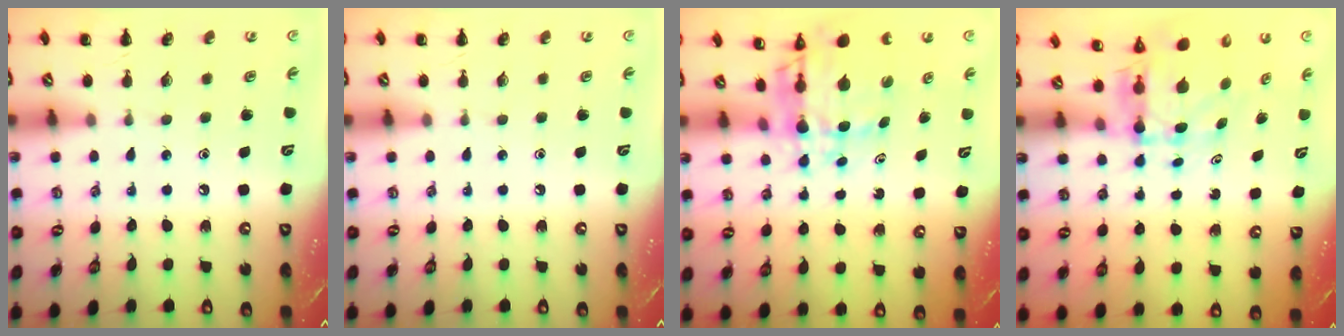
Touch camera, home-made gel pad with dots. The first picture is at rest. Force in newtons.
{"total": 0.0}
{"total": 8.1, "press": 7.6, "slide": 2.6}
{"total": 4.9, "press": 4.8, "slide": 1.0}